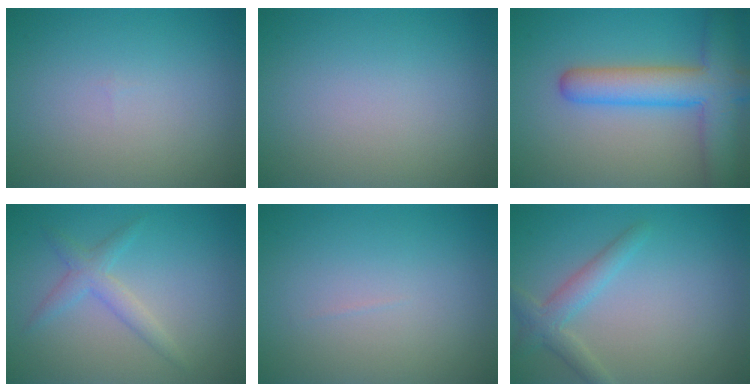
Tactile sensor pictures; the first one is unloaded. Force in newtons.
{"total": 0.0}
{"total": 7.4, "press": 7.4, "slide": 0.4}
{"total": 1.3, "press": 1.3, "slide": 0.1}
{"total": 0.0}
{"total": 2.5, "press": 2.5, "slide": 0.1}